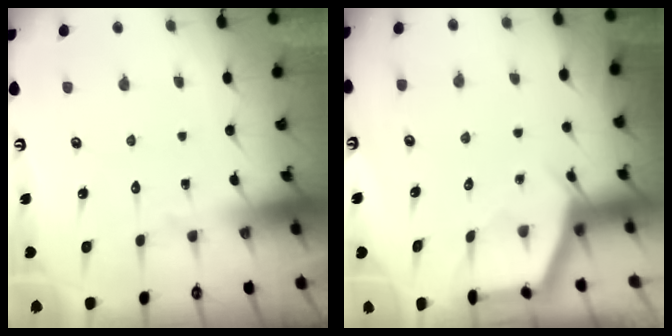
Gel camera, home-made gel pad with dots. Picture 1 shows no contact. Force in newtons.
{"total": 2.9, "press": 2.9, "slide": 0.3}